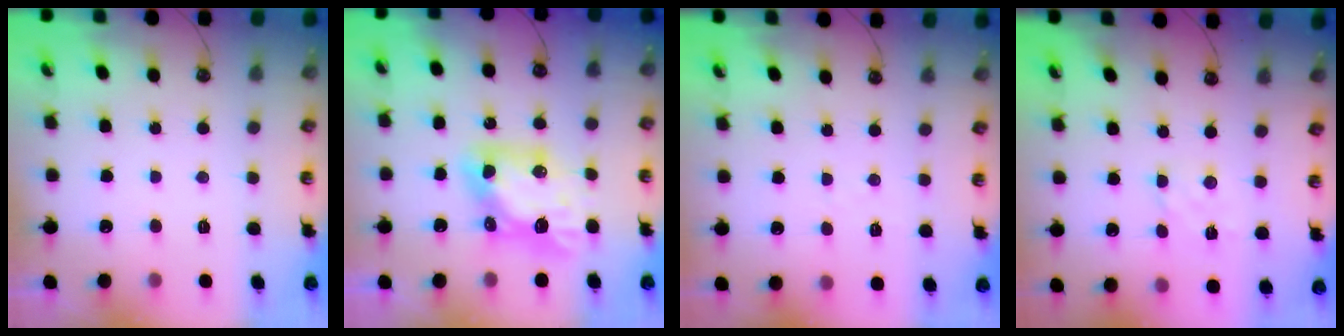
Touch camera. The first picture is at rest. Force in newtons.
{"total": 10.4, "press": 10.3, "slide": 1.0}
{"total": 2.9, "press": 2.9, "slide": 0.4}
{"total": 3.0, "press": 3.0, "slide": 0.5}